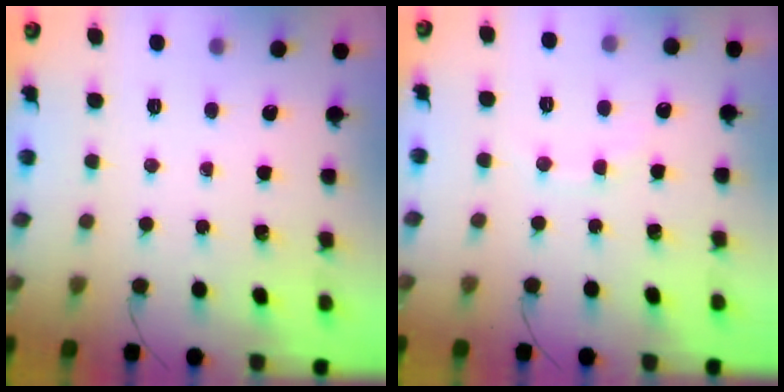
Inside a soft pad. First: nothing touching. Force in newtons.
{"total": 5.7, "press": 5.4, "slide": 1.6}